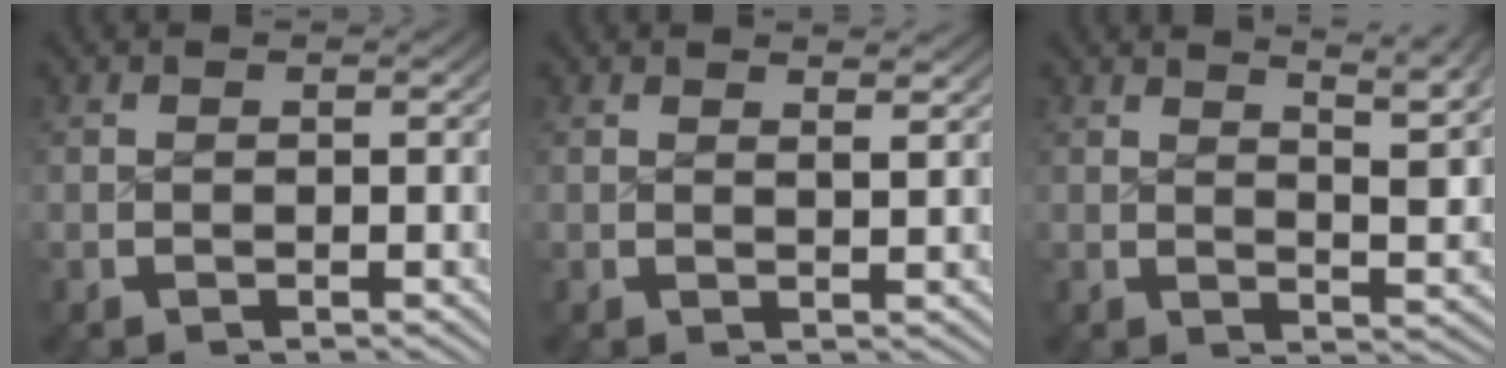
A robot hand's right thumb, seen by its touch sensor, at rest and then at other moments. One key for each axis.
{"total": 1.5, "fx": 1.3, "fy": 0.1, "fz": 0.7, "tx": -0.008, "ty": -0.003, "tz": 0.021}
{"total": 5.4, "fx": 3.3, "fy": 1.6, "fz": 3.9, "tx": -0.044, "ty": -0.001, "tz": 0.049}